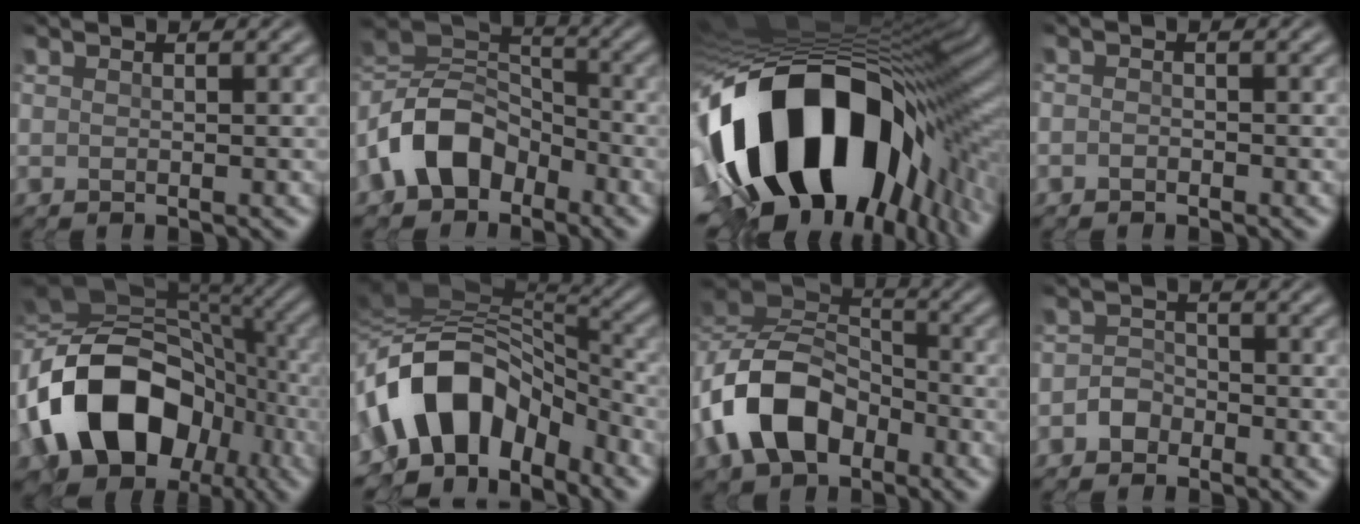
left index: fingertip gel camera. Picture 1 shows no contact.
{"total": 9.1, "force": [-4.3, 6.2, 5.1], "torque": [-0.098, 0.010, -0.096]}
{"total": 18.3, "force": [-5.9, 10.7, 13.7], "torque": [-0.242, -0.055, -0.061]}
{"total": 0.6, "force": [-0.5, 0.2, 0.1], "torque": [-0.001, 0.004, -0.011]}
{"total": 16.7, "force": [-4.4, 12.1, 10.5], "torque": [-0.212, 0.000, -0.077]}
{"total": 11.4, "force": [-4.0, 7.0, 8.1], "torque": [-0.142, 0.023, -0.078]}
{"total": 9.3, "force": [-3.8, 6.2, 5.8], "torque": [-0.116, 0.011, -0.080]}
{"total": 1.7, "force": [-1.2, 1.1, 0.4], "torque": [-0.006, 0.011, -0.022]}